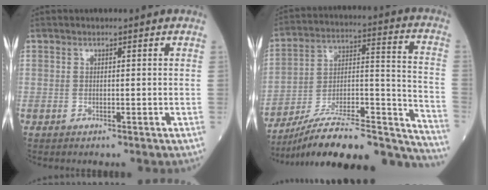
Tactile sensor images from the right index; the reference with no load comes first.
{"total": 27.7, "force": [-24.5, 3.6, 12.3], "torque": [-0.130, 0.018, -0.374]}